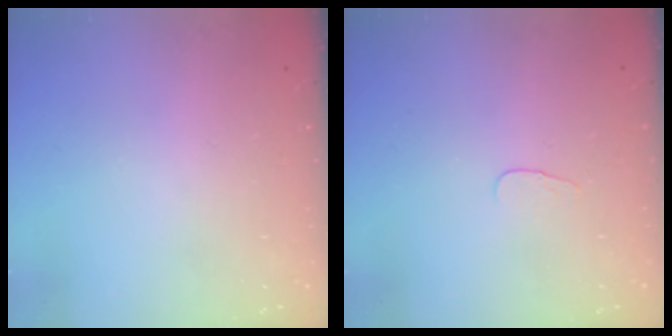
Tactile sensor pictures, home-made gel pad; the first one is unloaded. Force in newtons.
{"total": 2.8, "press": 2.8, "slide": 0.3}